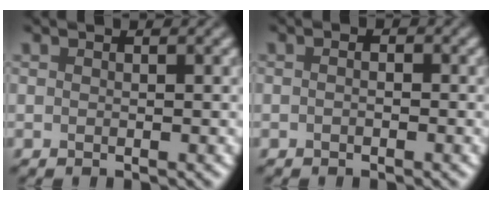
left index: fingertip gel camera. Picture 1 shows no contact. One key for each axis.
{"total": 1.1, "fx": 0.0, "fy": 0.8, "fz": 0.7, "tx": -0.001, "ty": -0.004, "tz": -0.022}